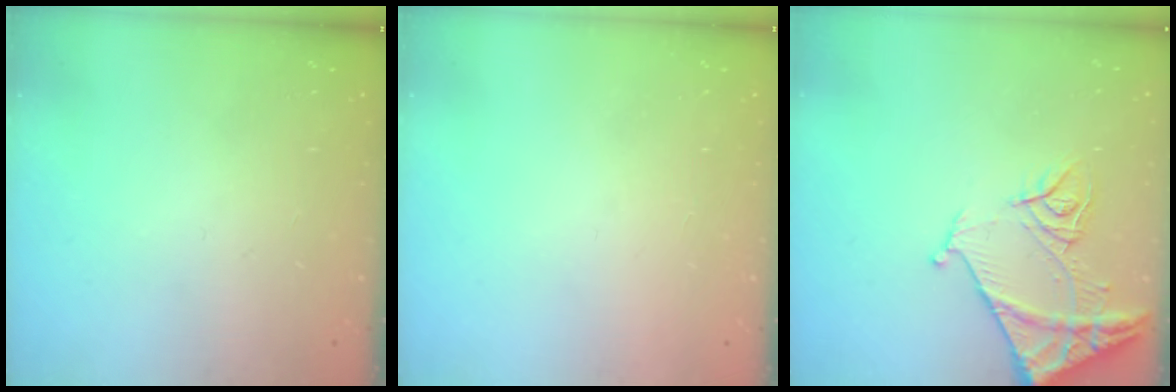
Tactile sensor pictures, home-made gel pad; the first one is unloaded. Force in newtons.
{"total": 1.5, "press": 1.5, "slide": 0.1}
{"total": 11.7, "press": 11.6, "slide": 1.2}